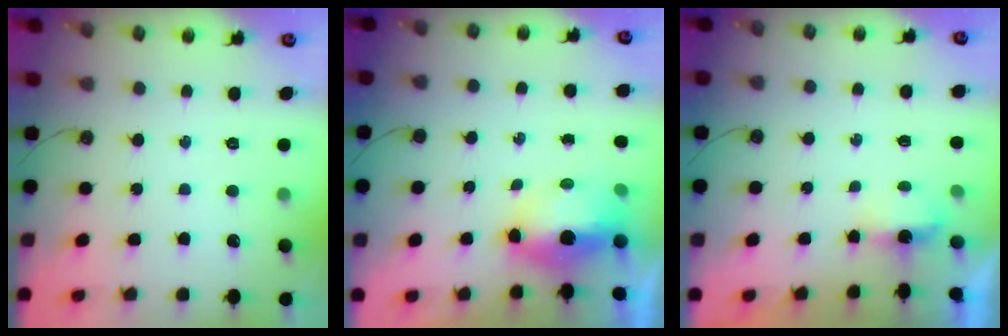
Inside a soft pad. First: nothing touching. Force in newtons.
{"total": 7.0, "press": 6.9, "slide": 1.3}
{"total": 3.0, "press": 2.9, "slide": 0.6}